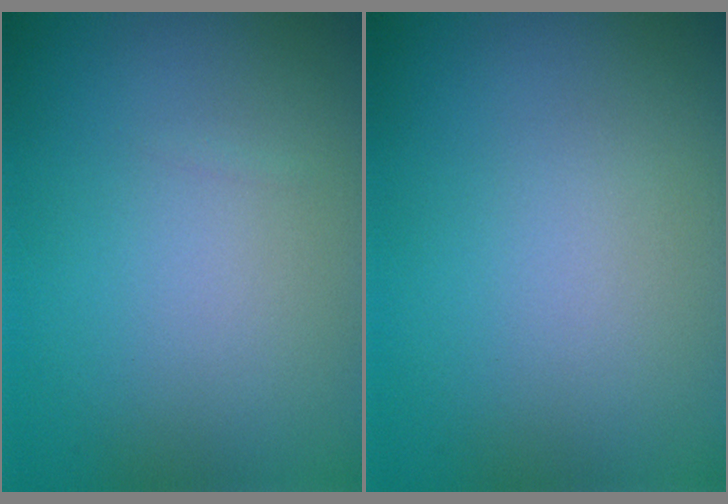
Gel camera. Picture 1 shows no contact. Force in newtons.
{"total": 0.0}